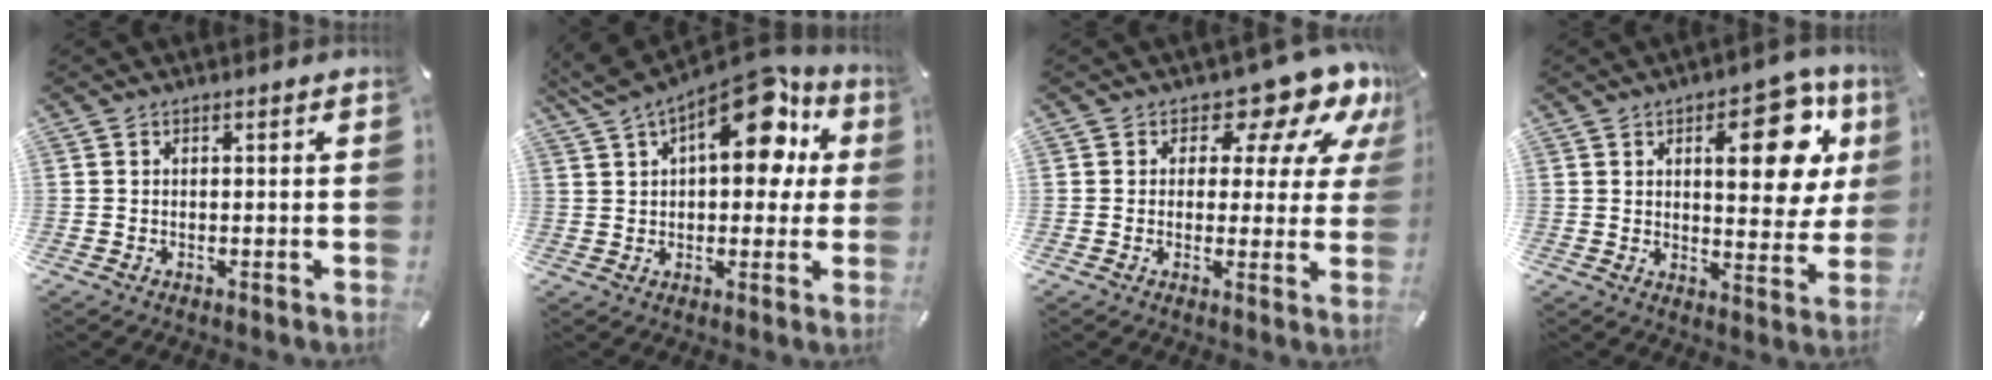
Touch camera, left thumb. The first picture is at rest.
{"total": 18.2, "force": [8.5, 9.5, 12.9], "torque": [-0.182, -0.040, 0.140]}
{"total": 13.2, "force": [7.8, 6.6, 8.3], "torque": [-0.104, -0.055, 0.127]}
{"total": 18.5, "force": [6.8, 8.4, 15.0], "torque": [-0.186, -0.025, 0.100]}